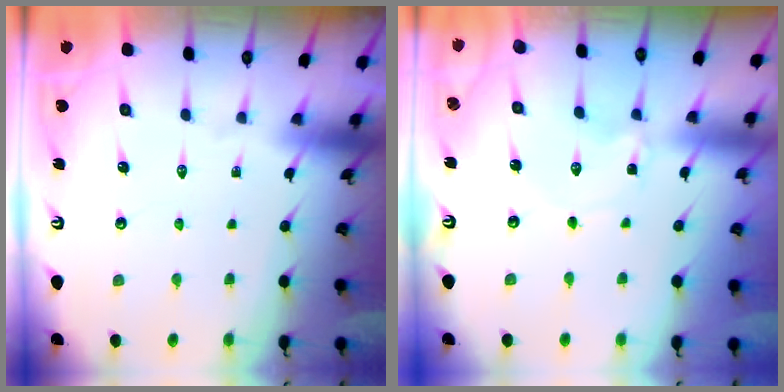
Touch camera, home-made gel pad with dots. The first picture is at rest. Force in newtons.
{"total": 0.0}